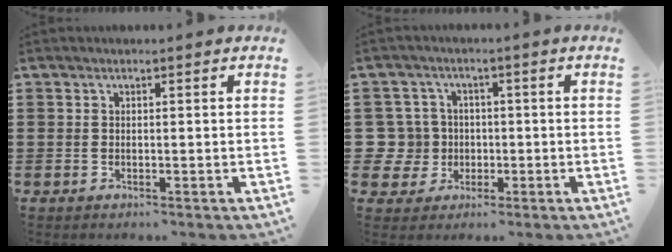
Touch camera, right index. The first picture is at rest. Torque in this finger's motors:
{"motor_torque": [1.02, 1.12, 0.06, -0.02]}